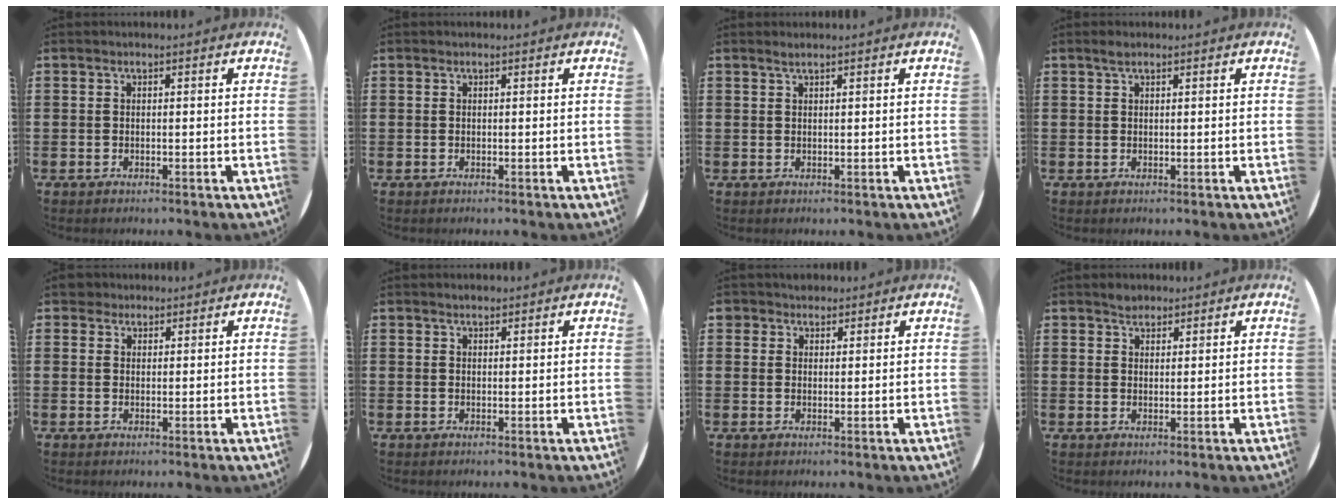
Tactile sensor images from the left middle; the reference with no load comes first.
{"total": 0.0}
{"total": 0.8, "force": [0.7, -0.1, 0.4], "torque": [-0.006, 0.001, 0.013]}
{"total": 1.0, "force": [0.8, 0.3, 0.5], "torque": [-0.010, 0.003, 0.014]}
{"total": 2.1, "force": [1.8, 1.1, 0.2], "torque": [-0.001, 0.005, 0.035]}
{"total": 1.0, "force": [0.9, 0.3, 0.1], "torque": [-0.003, 0.002, 0.018]}
{"total": 2.2, "force": [1.9, 1.2, 0.0], "torque": [0.004, 0.005, 0.036]}
{"total": 1.8, "force": [1.6, 0.7, 0.0], "torque": [0.007, -0.001, 0.030]}